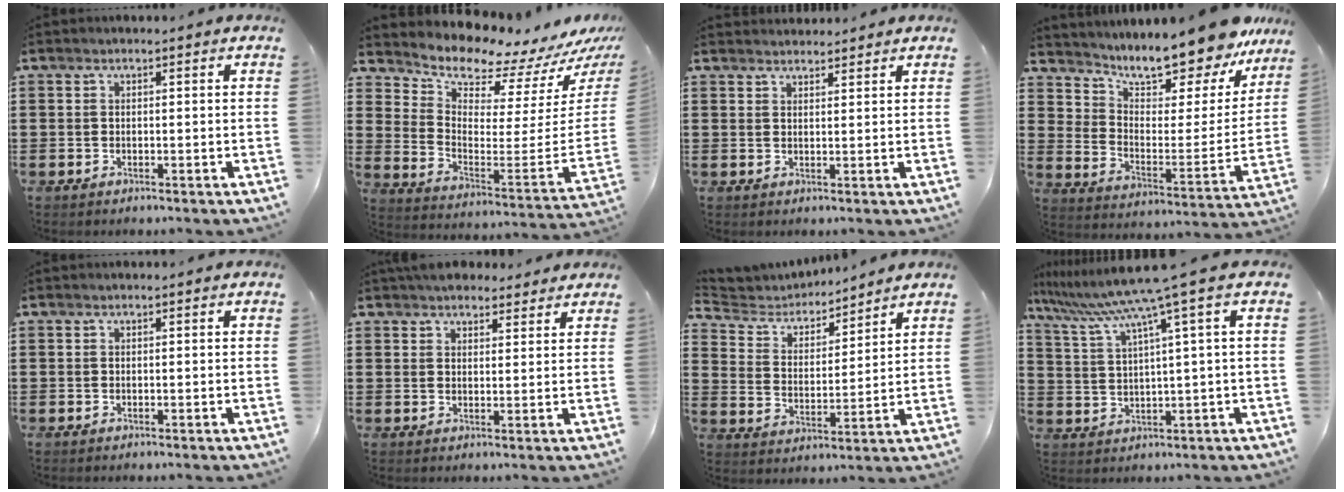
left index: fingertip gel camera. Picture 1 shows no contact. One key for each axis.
{"total": 7.7, "fx": 7.5, "fy": 1.1, "fz": 1.0, "tx": -0.046, "ty": -0.092, "tz": 0.124}
{"total": 1.9, "fx": 1.9, "fy": 0.1, "fz": 0.0, "tx": -0.004, "ty": 0.000, "tz": 0.037}
{"total": 11.5, "fx": 10.8, "fy": 1.4, "fz": 3.6, "tx": -0.082, "ty": -0.089, "tz": 0.185}
{"total": 0.0}
{"total": 3.6, "fx": 3.4, "fy": 1.2, "fz": 0.5, "tx": -0.018, "ty": -0.001, "tz": 0.066}
{"total": 5.0, "fx": 4.8, "fy": 1.4, "fz": 0.7, "tx": -0.044, "ty": -0.028, "tz": 0.078}
{"total": 7.7, "fx": 4.6, "fy": -1.1, "fz": 6.0, "tx": -0.143, "ty": -0.034, "tz": 0.069}